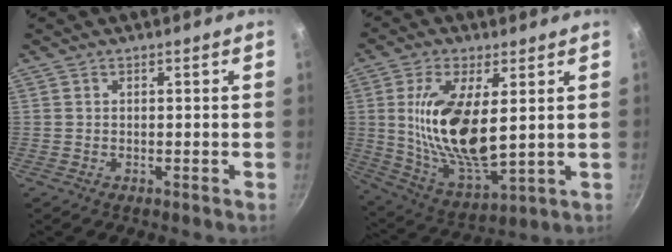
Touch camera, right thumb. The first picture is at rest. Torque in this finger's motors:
{"motor_torque": [0.97, 1.97, 1.81, 0.10, 0.36]}